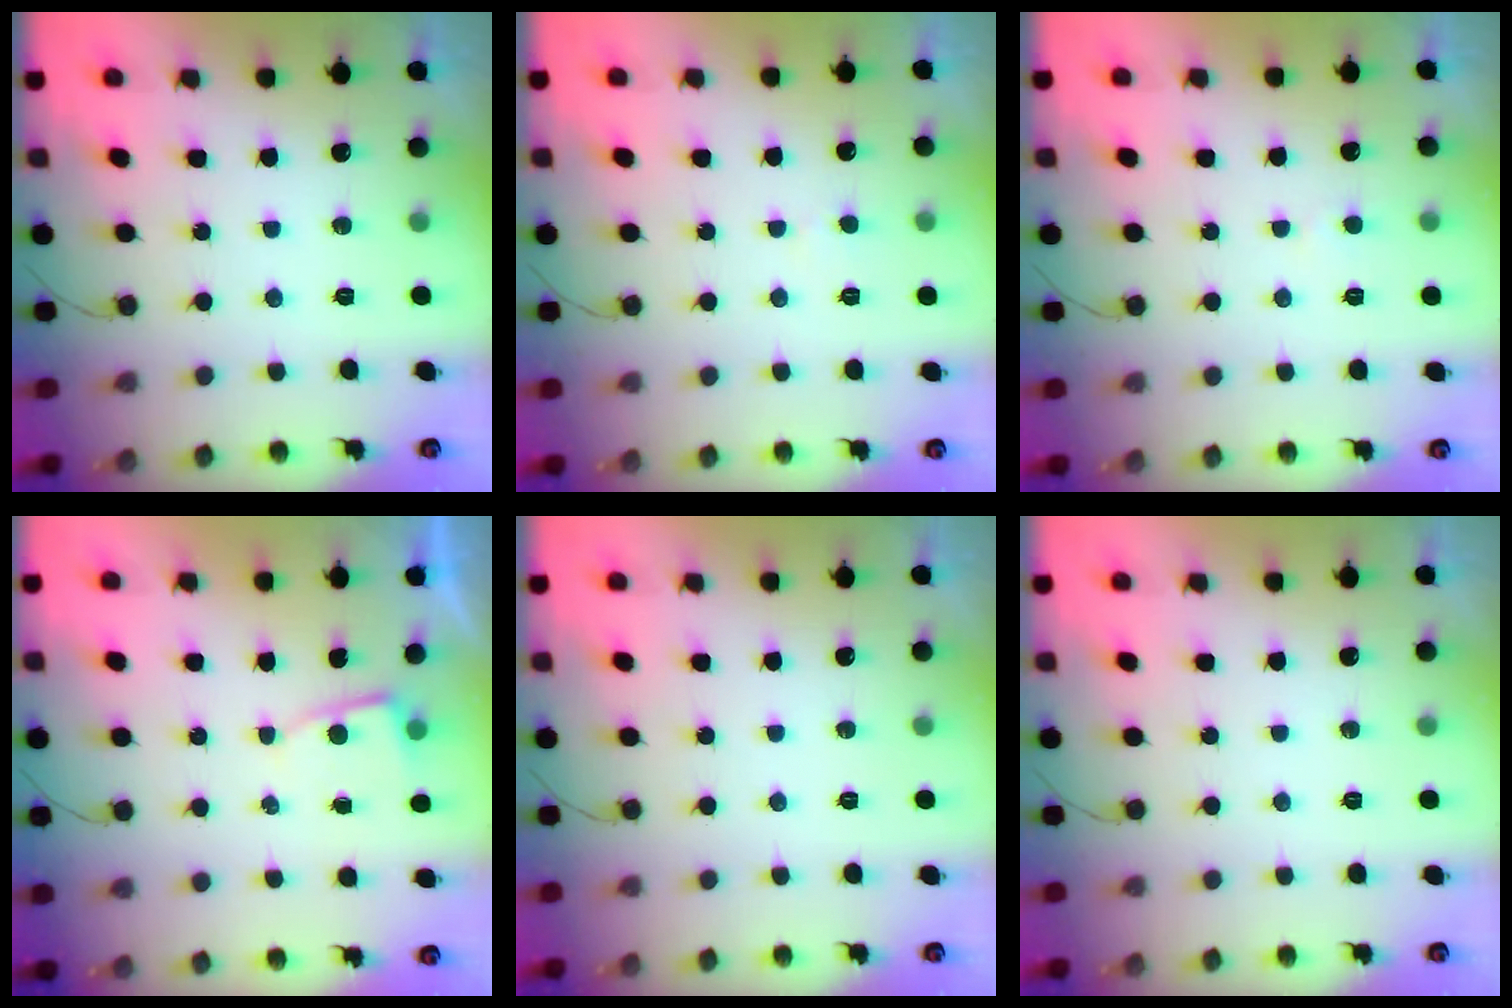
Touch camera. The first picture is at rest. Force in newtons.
{"total": 2.6, "press": 2.6, "slide": 0.2}
{"total": 1.7, "press": 1.7, "slide": 0.2}
{"total": 2.8, "press": 2.8, "slide": 0.2}
{"total": 0.0}
{"total": 0.0}